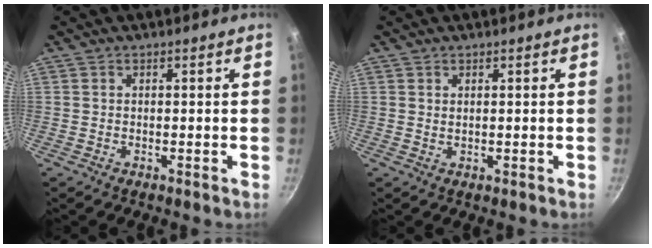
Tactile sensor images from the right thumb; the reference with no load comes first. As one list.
[{"total": 0.7, "force": [0.4, 0.3, 0.5], "torque": [-0.007, -0.005, 0.007]}]